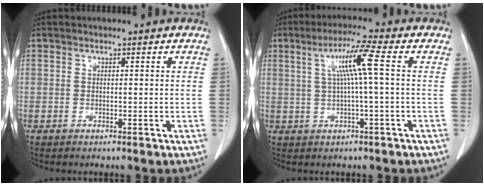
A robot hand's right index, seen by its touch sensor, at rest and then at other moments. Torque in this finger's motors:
{"motor_torque": [1.02, 0.22, 0.42, 0.13]}